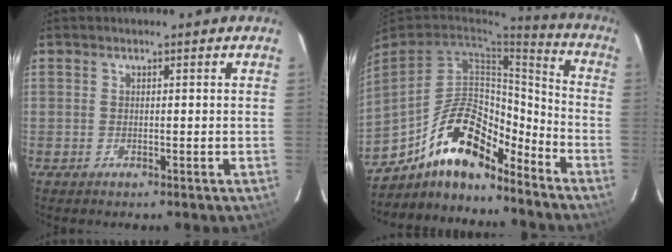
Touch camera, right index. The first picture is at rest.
{"total": 16.3, "force": [-12.2, 5.9, 9.2], "torque": [-0.176, 0.018, -0.211]}